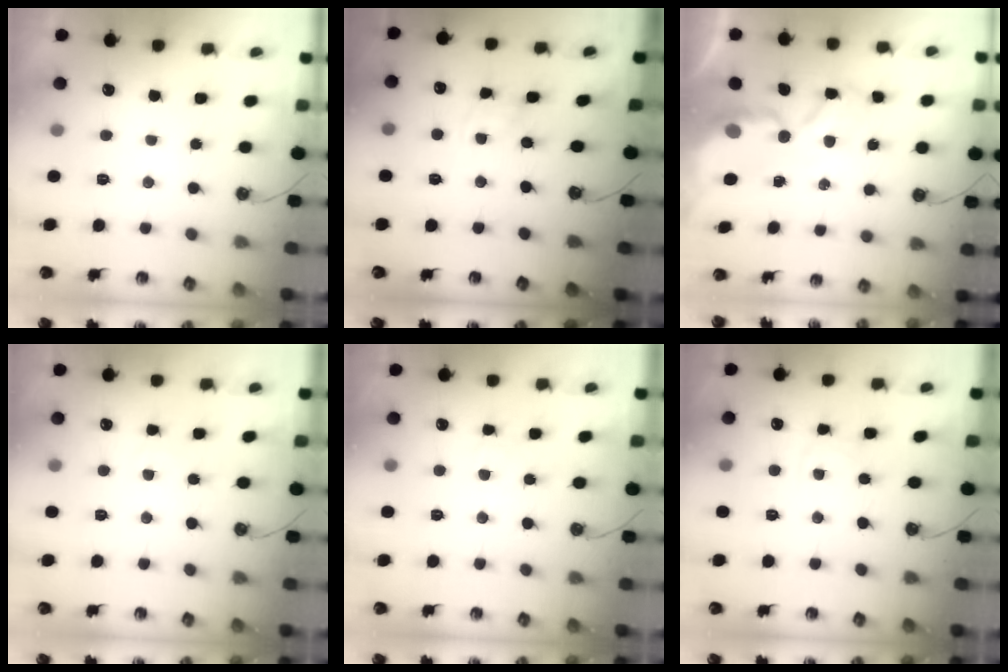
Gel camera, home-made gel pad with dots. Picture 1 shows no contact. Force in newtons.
{"total": 1.8, "press": 1.8, "slide": 0.3}
{"total": 5.5, "press": 5.5, "slide": 0.3}
{"total": 2.9, "press": 2.9, "slide": 0.5}
{"total": 3.1, "press": 3.0, "slide": 0.4}
{"total": 4.6, "press": 4.5, "slide": 0.7}